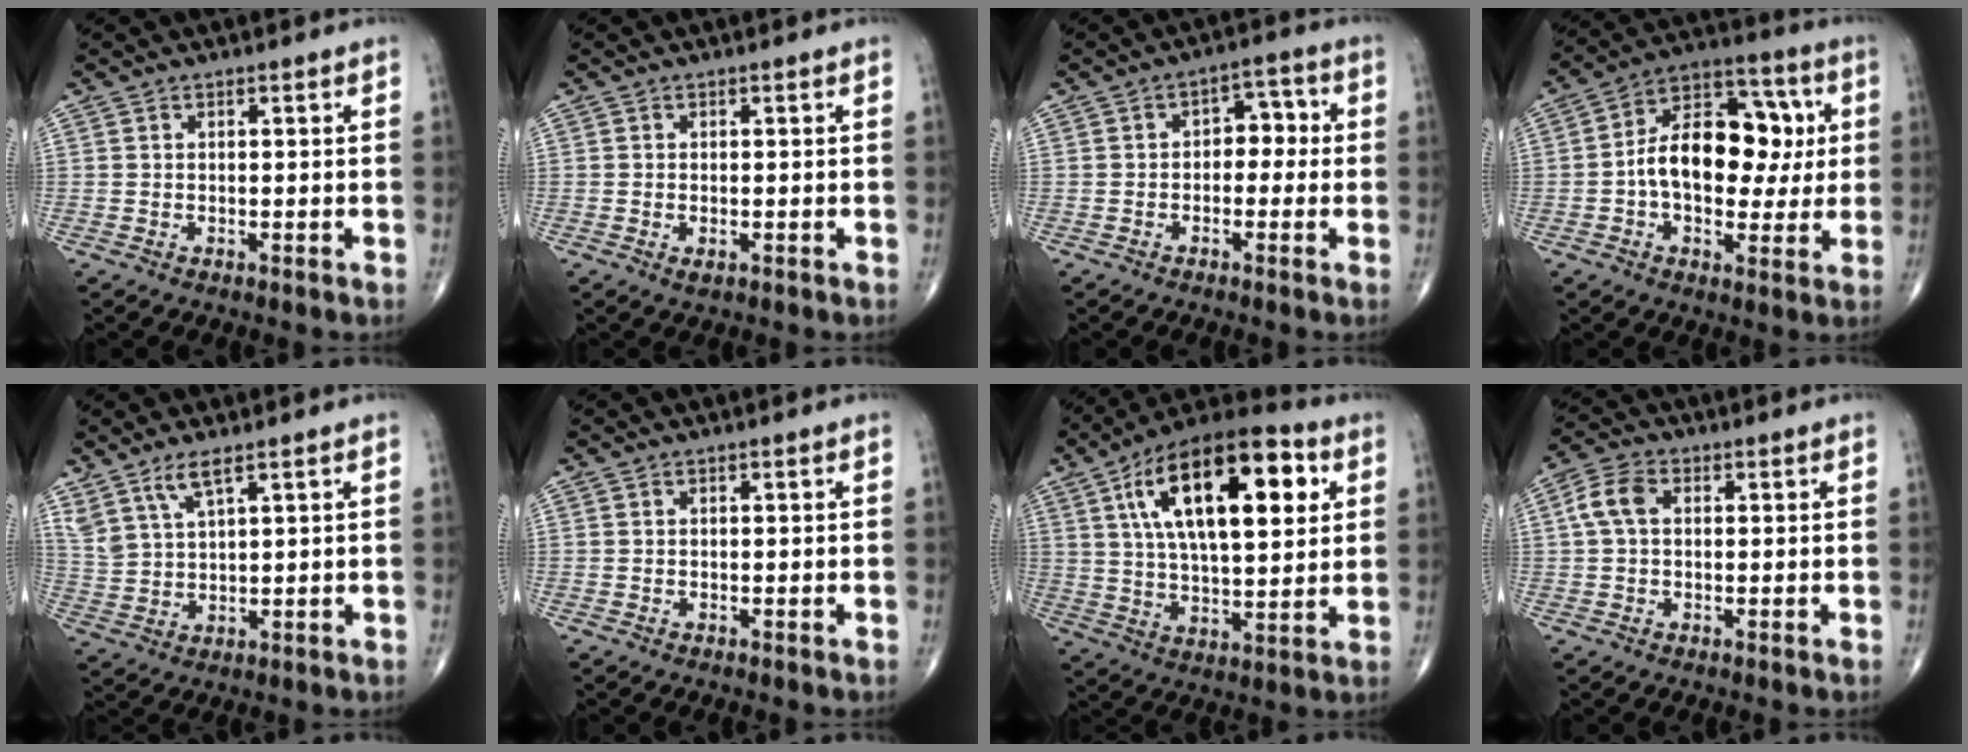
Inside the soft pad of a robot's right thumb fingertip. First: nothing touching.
{"total": 1.2, "force": [-0.4, 0.5, 1.0], "torque": [-0.018, -0.003, -0.005]}
{"total": 5.5, "force": [-0.3, 3.7, 4.0], "torque": [-0.026, 0.025, -0.015]}
{"total": 18.1, "force": [0.8, 11.2, 14.2], "torque": [-0.185, 0.034, 0.006]}
{"total": 5.7, "force": [4.0, 1.3, 3.8], "torque": [-0.084, -0.017, 0.088]}
{"total": 0.0}
{"total": 24.1, "force": [7.8, 10.5, 20.2], "torque": [-0.319, 0.001, 0.122]}
{"total": 5.2, "force": [0.8, 3.4, 3.9], "torque": [-0.085, 0.017, 0.011]}